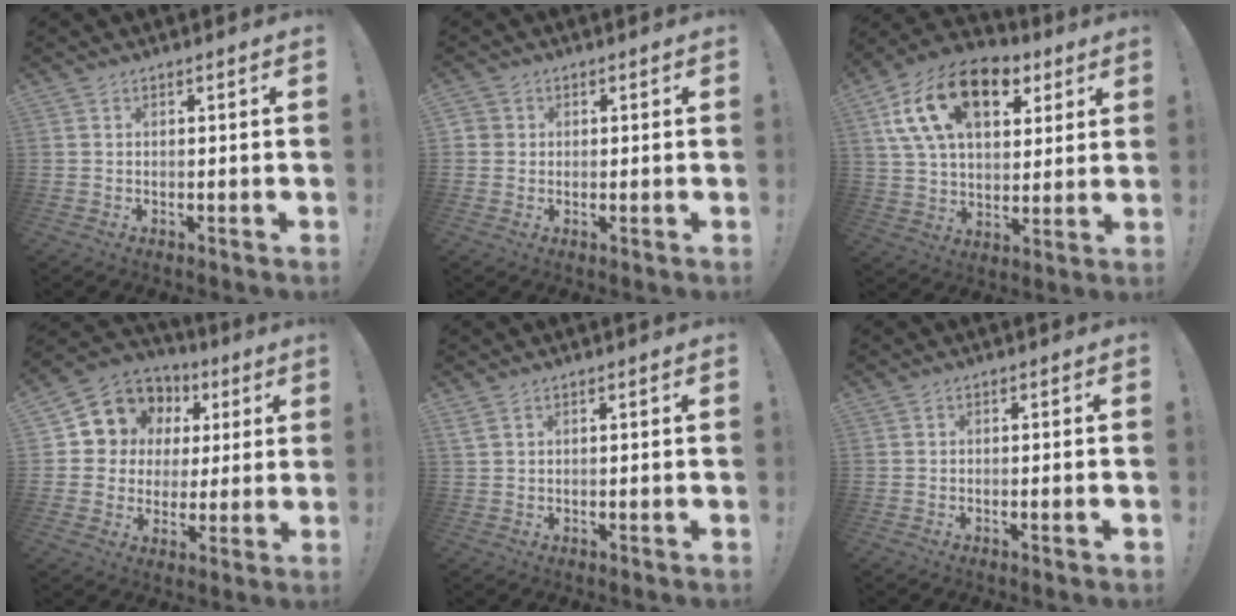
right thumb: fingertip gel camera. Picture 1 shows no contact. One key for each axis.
{"total": 2.0, "fx": 0.2, "fy": 1.9, "fz": 0.6, "tx": -0.012, "ty": 0.003, "tz": 0.005}
{"total": 20.4, "fx": 9.1, "fy": 12.3, "fz": 13.5, "tx": -0.227, "ty": -0.032, "tz": 0.164}
{"total": 10.3, "fx": 4.1, "fy": 9.0, "fz": 2.7, "tx": -0.049, "ty": -0.027, "tz": 0.090}
{"total": 1.5, "fx": 0.8, "fy": 0.5, "fz": 1.2, "tx": -0.032, "ty": 0.003, "tz": 0.018}
{"total": 1.8, "fx": -0.6, "fy": -0.4, "fz": 1.6, "tx": -0.033, "ty": 0.000, "tz": -0.009}